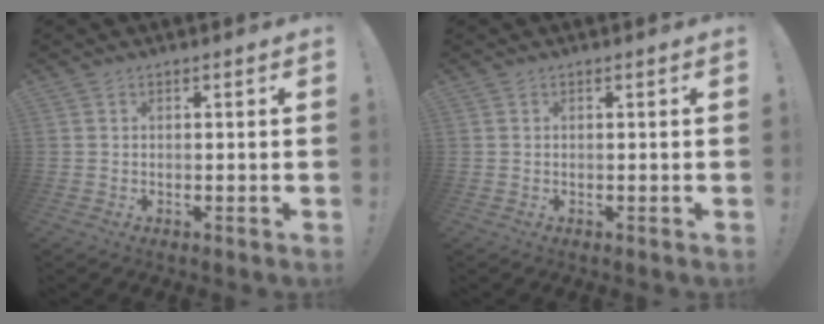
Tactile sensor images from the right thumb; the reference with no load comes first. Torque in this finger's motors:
{"motor_torque": [0.00, 0.00, -0.05, 0.08, 0.00]}